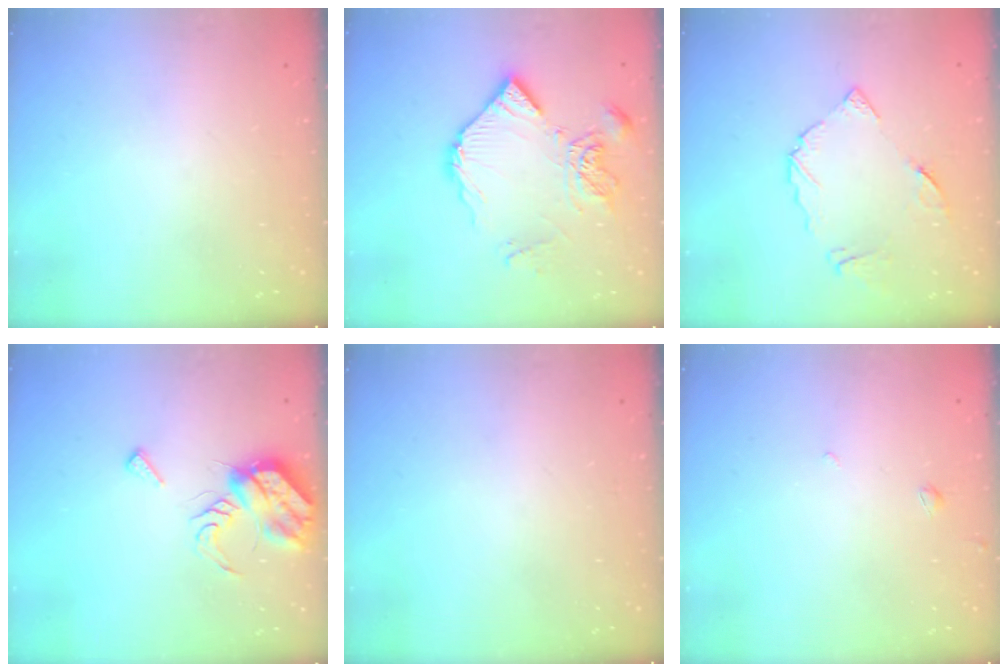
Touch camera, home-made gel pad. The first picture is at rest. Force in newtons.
{"total": 12.0, "press": 11.9, "slide": 1.3}
{"total": 9.0, "press": 9.0, "slide": 1.0}
{"total": 8.6, "press": 8.6, "slide": 0.7}
{"total": 0.0}
{"total": 2.1, "press": 2.1, "slide": 0.5}